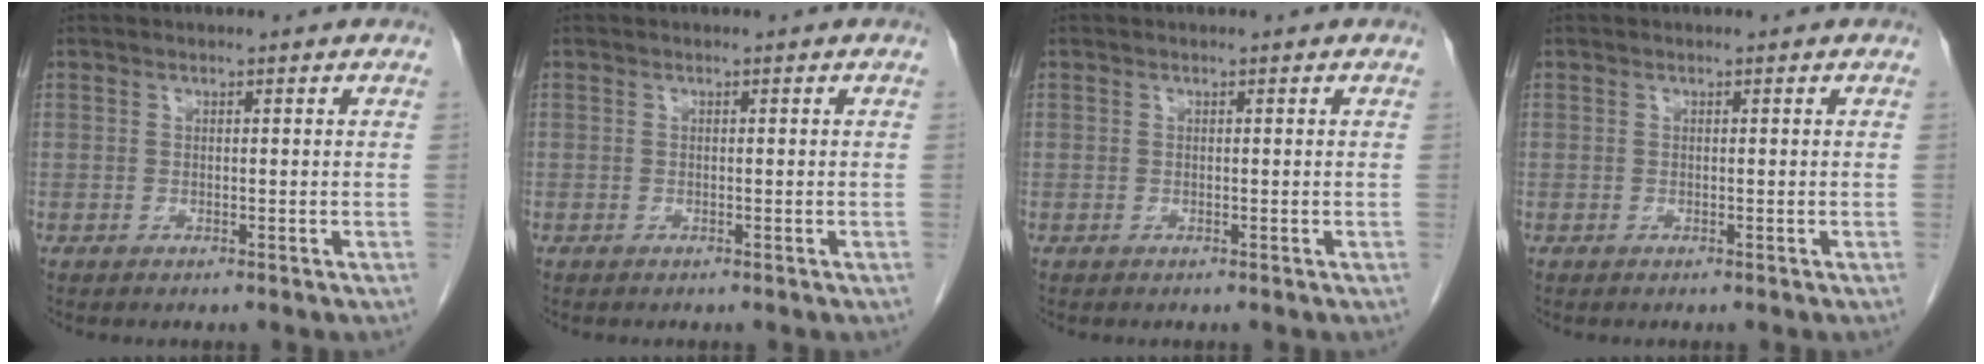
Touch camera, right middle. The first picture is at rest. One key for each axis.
{"total": 0.0}
{"total": 0.0}
{"total": 0.0}